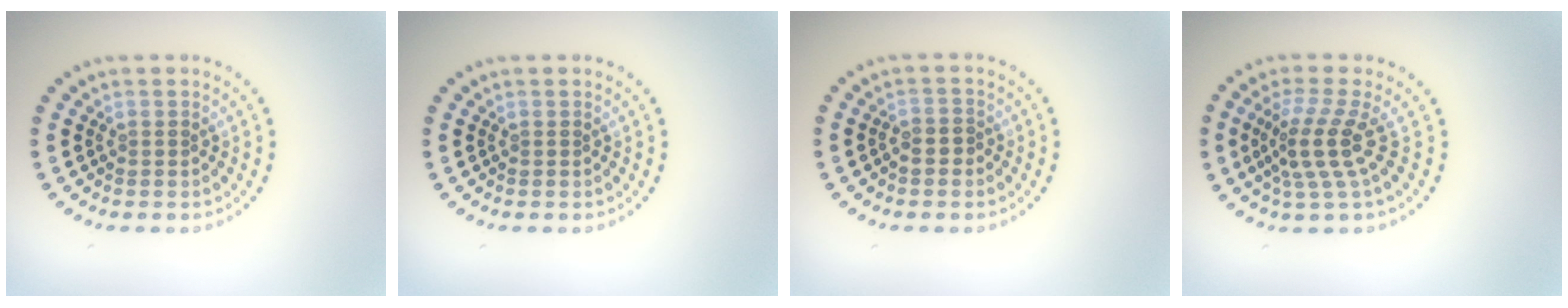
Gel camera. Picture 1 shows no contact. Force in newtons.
{"total": 0.0}
{"total": 1.1, "press": 0.9, "slide": 0.6}
{"total": 3.8, "press": 2.7, "slide": 2.7}